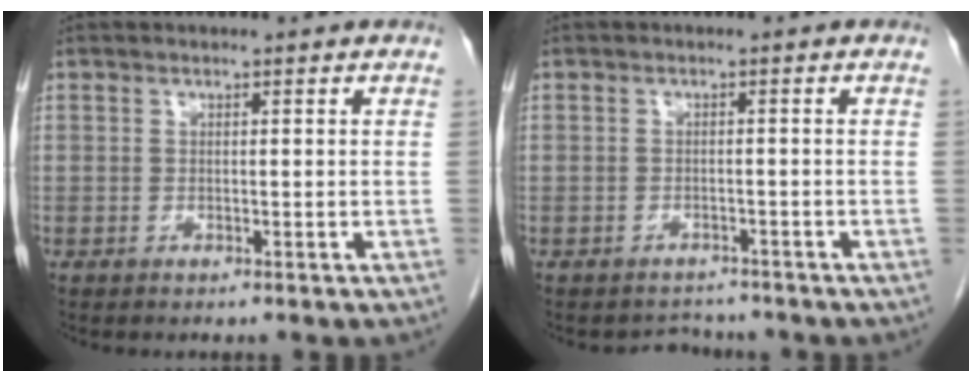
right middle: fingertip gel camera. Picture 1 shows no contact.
{"total": 2.5, "force": [-2.2, 1.0, -0.5], "torque": [-0.002, -0.001, -0.032]}